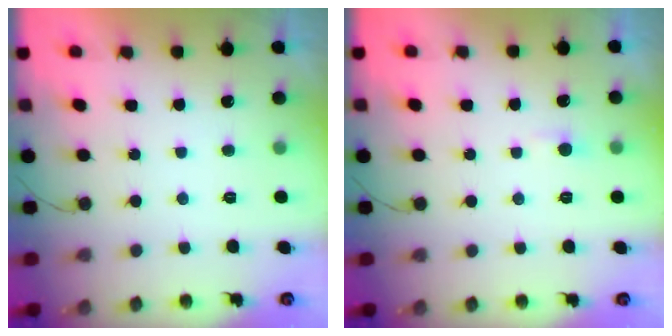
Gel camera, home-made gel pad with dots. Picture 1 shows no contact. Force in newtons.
{"total": 2.6, "press": 2.6, "slide": 0.2}